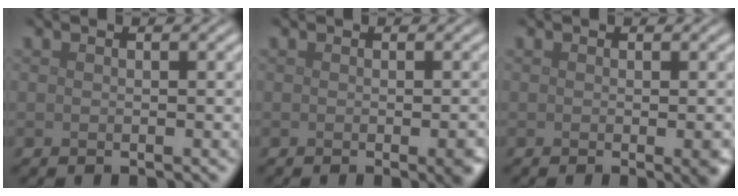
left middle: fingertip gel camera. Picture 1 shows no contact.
{"total": 2.6, "force": [-0.7, 0.7, 2.4], "torque": [-0.021, -0.002, -0.009]}
{"total": 2.0, "force": [-0.4, 0.5, 2.0], "torque": [-0.017, -0.003, -0.007]}